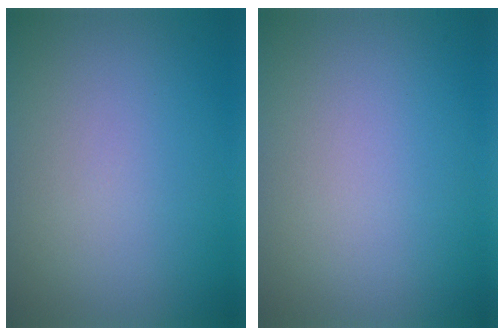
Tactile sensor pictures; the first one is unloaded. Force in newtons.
{"total": 0.0}